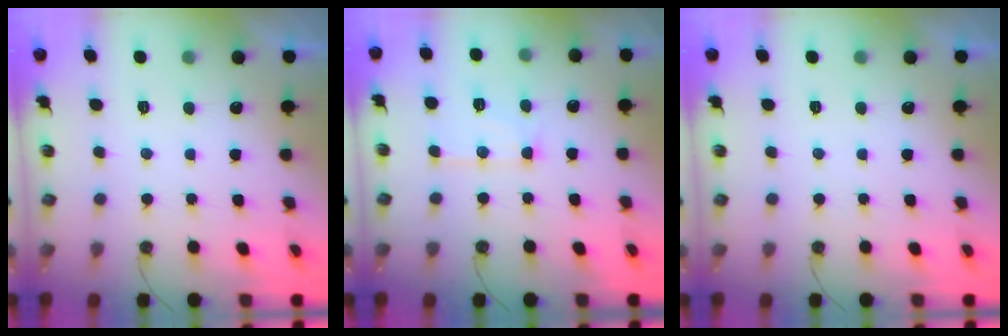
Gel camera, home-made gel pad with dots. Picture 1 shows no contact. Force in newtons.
{"total": 10.2, "press": 10.1, "slide": 0.8}
{"total": 0.0}